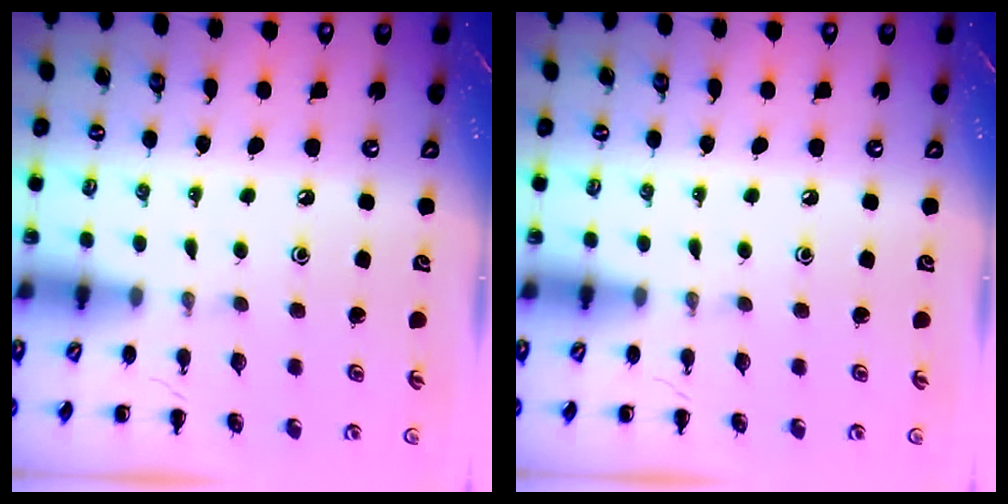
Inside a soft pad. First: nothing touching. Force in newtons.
{"total": 0.0}